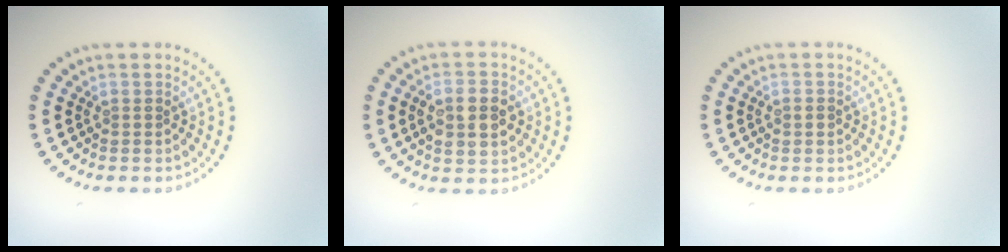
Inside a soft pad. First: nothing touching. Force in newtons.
{"total": 3.6, "press": 3.6, "slide": 0.5}
{"total": 1.0, "press": 1.0, "slide": 0.2}